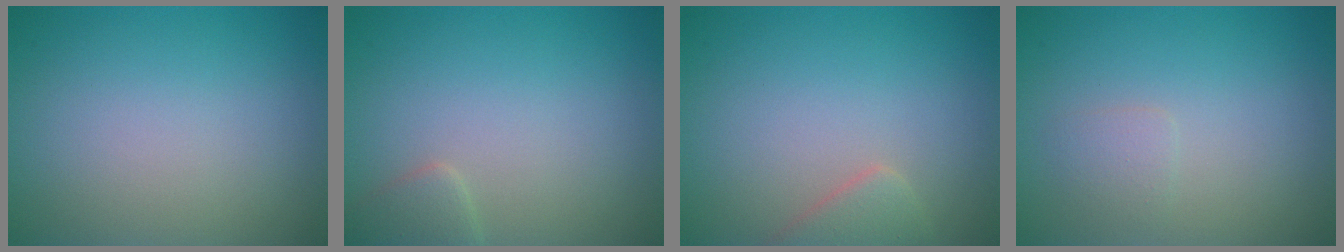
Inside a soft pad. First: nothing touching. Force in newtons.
{"total": 1.6, "press": 1.6, "slide": 0.1}
{"total": 2.1, "press": 2.1, "slide": 0.1}
{"total": 1.1, "press": 1.1, "slide": 0.1}